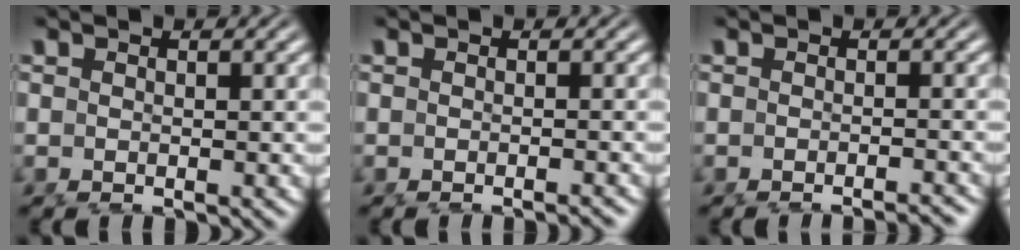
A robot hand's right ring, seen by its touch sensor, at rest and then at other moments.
{"total": 1.2, "force": [-1.1, -0.3, 0.4], "torque": [-0.007, 0.001, -0.017]}
{"total": 2.7, "force": [-2.6, -0.2, 0.8], "torque": [-0.007, -0.003, -0.039]}